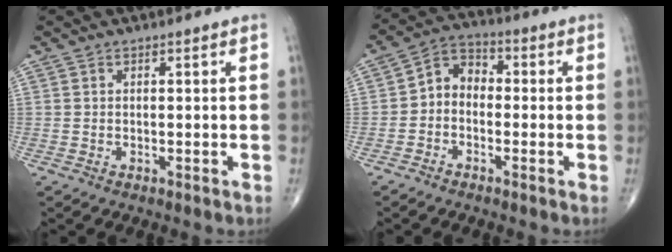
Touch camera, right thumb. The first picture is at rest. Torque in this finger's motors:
{"motor_torque": [-0.42, 0.31, 0.26, -0.38, 0.13]}